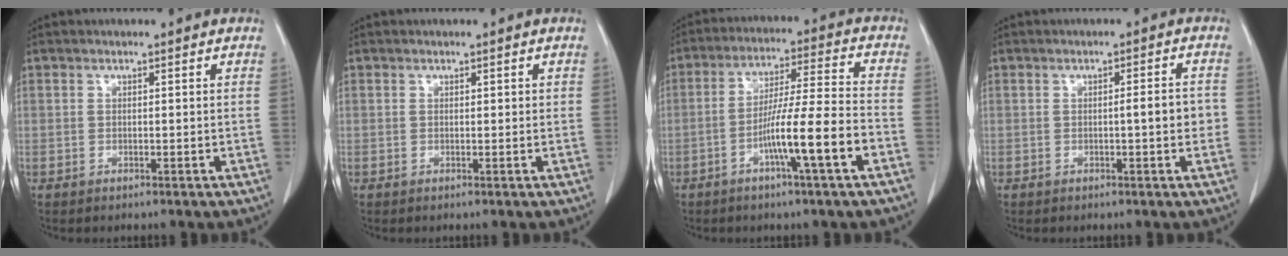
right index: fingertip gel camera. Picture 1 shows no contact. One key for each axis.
{"total": 0.7, "fx": 0.3, "fy": 0.3, "fz": 0.5, "tx": -0.006, "ty": 0.002, "tz": 0.005}
{"total": 11.5, "fx": -4.6, "fy": -0.5, "fz": 10.5, "tx": -0.183, "ty": 0.004, "tz": -0.081}
{"total": 3.4, "fx": -0.2, "fy": 0.6, "fz": 3.3, "tx": -0.044, "ty": 0.005, "tz": -0.003}